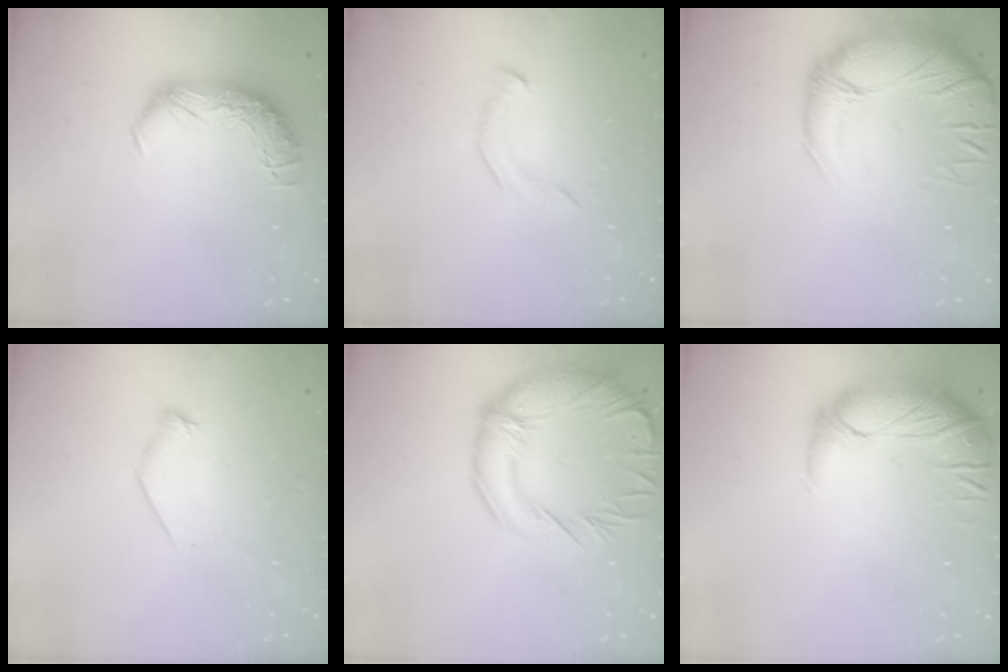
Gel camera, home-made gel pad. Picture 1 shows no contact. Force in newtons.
{"total": 6.0, "press": 6.0, "slide": 0.5}
{"total": 4.3, "press": 2.4, "slide": 3.6}
{"total": 7.1, "press": 7.0, "slide": 0.7}
{"total": 7.3, "press": 6.8, "slide": 2.8}
{"total": 2.9, "press": 0.7, "slide": 2.8}